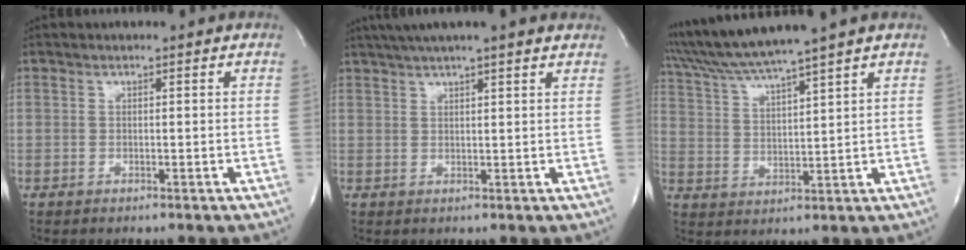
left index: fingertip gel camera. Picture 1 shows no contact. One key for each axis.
{"total": 11.5, "fx": 9.5, "fy": 0.8, "fz": 6.4, "tx": -0.109, "ty": 0.037, "tz": 0.125}
{"total": 10.1, "fx": 8.8, "fy": -2.0, "fz": 4.7, "tx": -0.090, "ty": 0.010, "tz": 0.164}